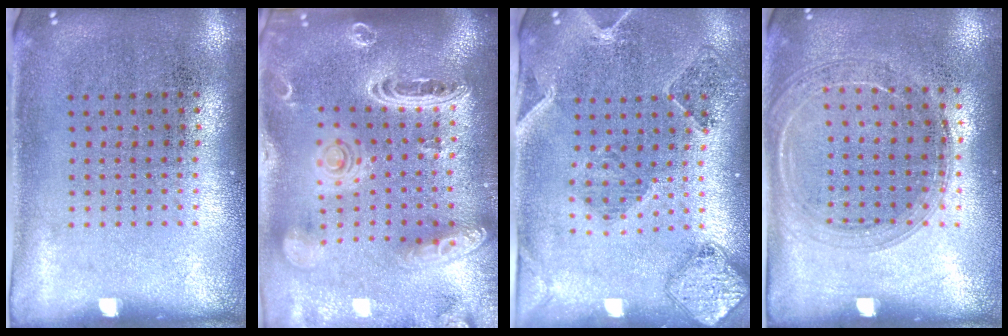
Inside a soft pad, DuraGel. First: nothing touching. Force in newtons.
{"total": 3.7, "press": 2.9, "slide": 2.3}
{"total": 0.7, "press": 0.7, "slide": 0.3}
{"total": 1.6, "press": 1.5, "slide": 0.2}